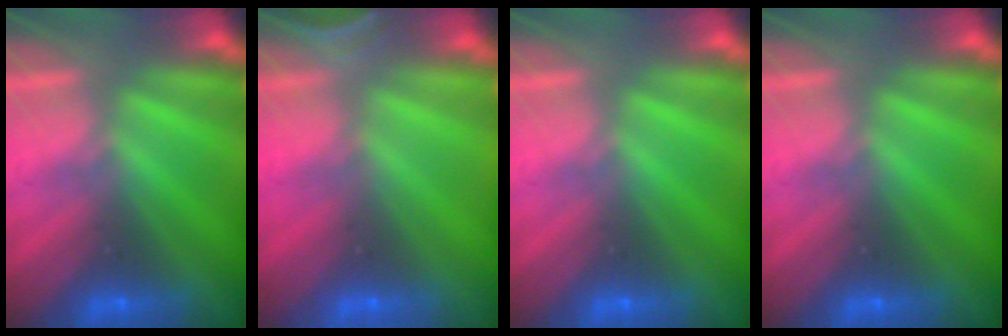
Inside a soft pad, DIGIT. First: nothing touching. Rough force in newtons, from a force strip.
{"total": 2.5}
{"total": 0.0}
{"total": 0.0}